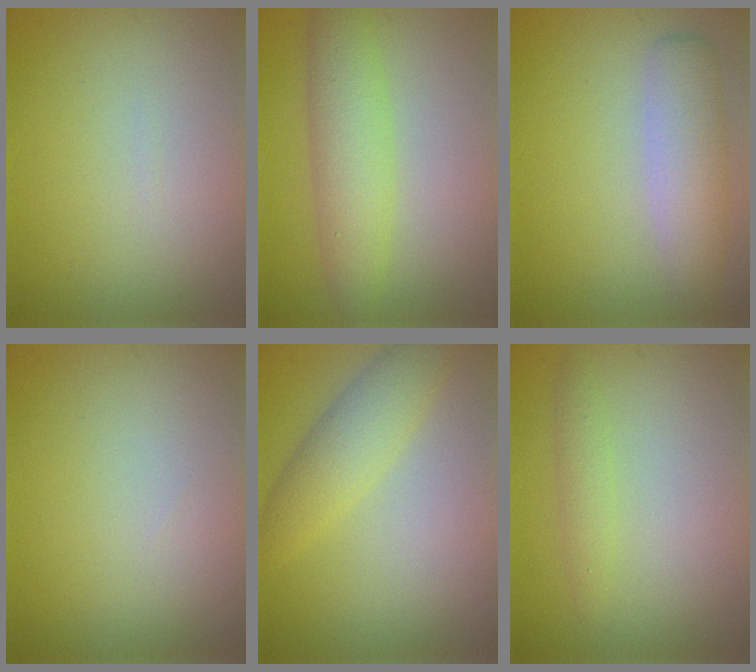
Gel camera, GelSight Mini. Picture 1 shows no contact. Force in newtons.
{"total": 4.4, "press": 4.4, "slide": 0.1}
{"total": 3.8, "press": 3.8, "slide": 0.1}
{"total": 0.0}
{"total": 3.8, "press": 3.8, "slide": 0.1}
{"total": 1.4, "press": 1.4, "slide": 0.1}